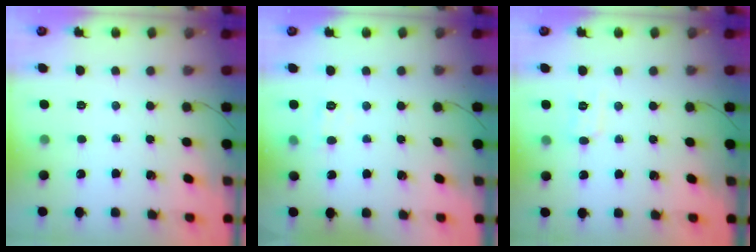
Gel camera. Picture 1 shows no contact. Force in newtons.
{"total": 4.2, "press": 4.0, "slide": 1.3}
{"total": 5.2, "press": 5.1, "slide": 1.3}